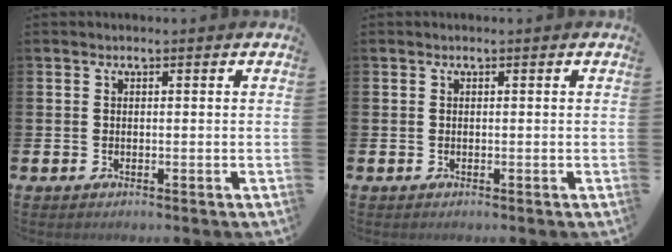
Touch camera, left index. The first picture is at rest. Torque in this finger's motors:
{"motor_torque": [-0.02, -0.01, 0.00, 0.00]}